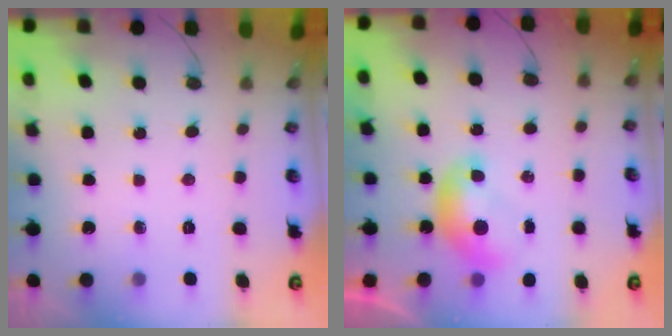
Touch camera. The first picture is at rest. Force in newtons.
{"total": 0.0}